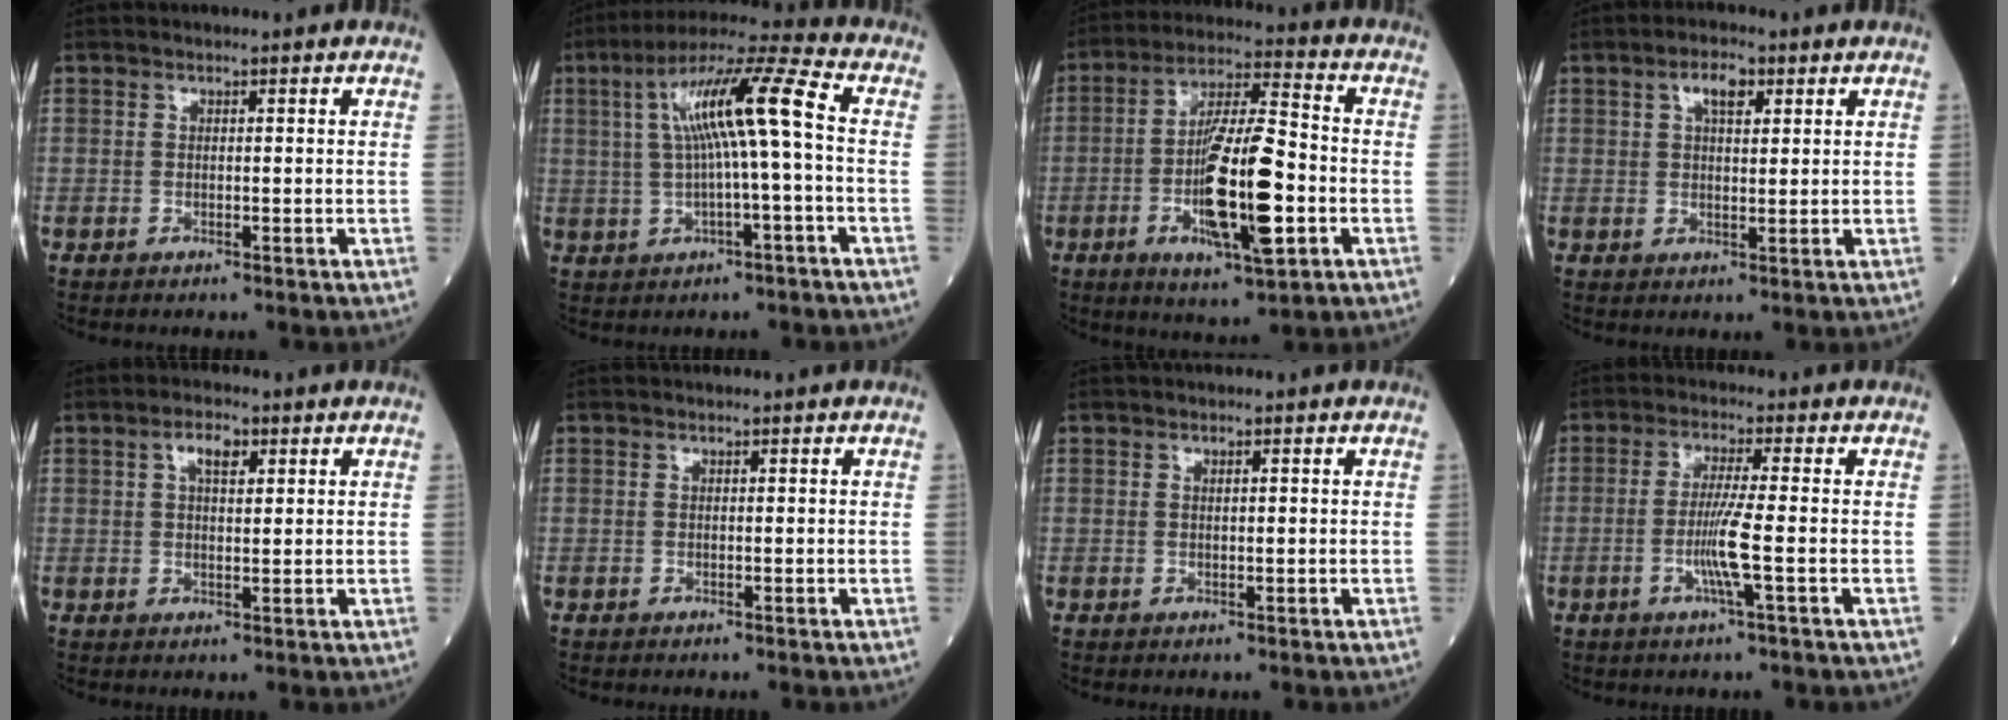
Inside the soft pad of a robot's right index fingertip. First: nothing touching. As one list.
[{"total": 13.0, "force": [1.4, 0.8, 12.9], "torque": [-0.234, 0.031, 0.024]}, {"total": 15.8, "force": [-3.8, 2.8, 15.0], "torque": [-0.277, -0.007, -0.062]}, {"total": 4.4, "force": [2.1, 1.8, 3.4], "torque": [-0.068, 0.006, 0.037]}, {"total": 3.9, "force": [1.8, 1.6, 3.1], "torque": [-0.061, 0.005, 0.031]}, {"total": 0.0}, {"total": 0.9, "force": [0.3, 0.2, 0.7], "torque": [-0.018, 0.000, 0.008]}, {"total": 8.4, "force": [-2.2, -0.8, 8.0], "torque": [-0.161, -0.013, -0.044]}]